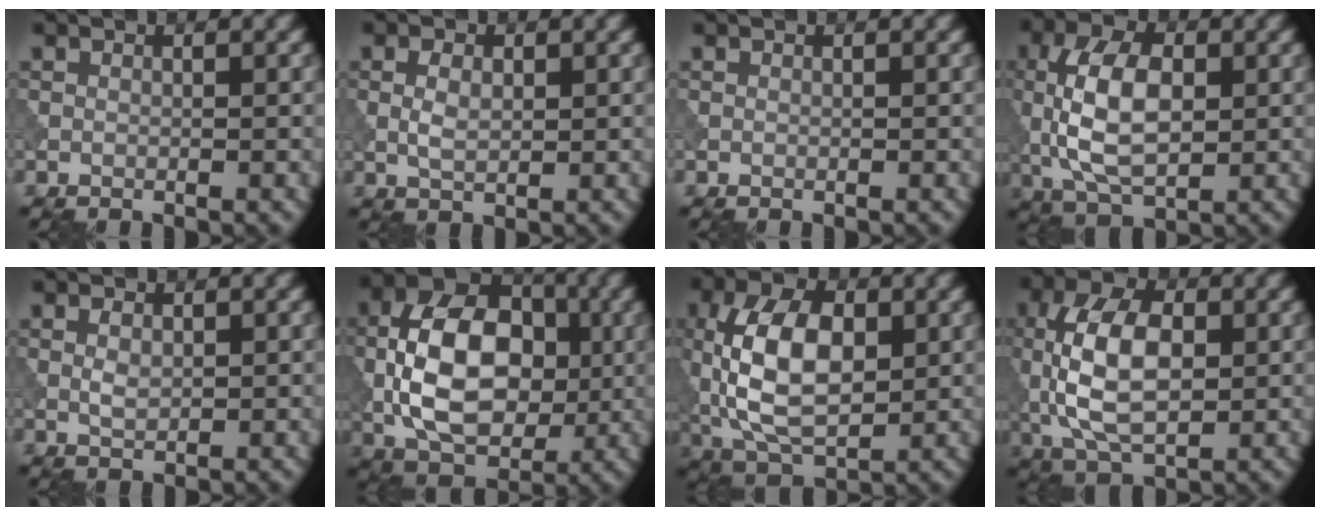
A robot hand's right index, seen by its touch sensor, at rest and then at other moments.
{"total": 2.2, "force": [0.2, 1.3, 1.8], "torque": [-0.040, 0.001, 0.004]}
{"total": 0.0}
{"total": 7.9, "force": [0.0, 4.3, 6.6], "torque": [-0.138, 0.008, -0.003]}
{"total": 1.7, "force": [0.2, 1.0, 1.3], "torque": [-0.028, 0.000, 0.006]}
{"total": 10.9, "force": [-0.8, 6.9, 8.4], "torque": [-0.155, 0.013, -0.021]}
{"total": 9.7, "force": [0.5, 5.4, 8.0], "torque": [-0.164, 0.008, 0.007]}
{"total": 9.0, "force": [0.1, 5.0, 7.5], "torque": [-0.159, 0.010, -0.003]}